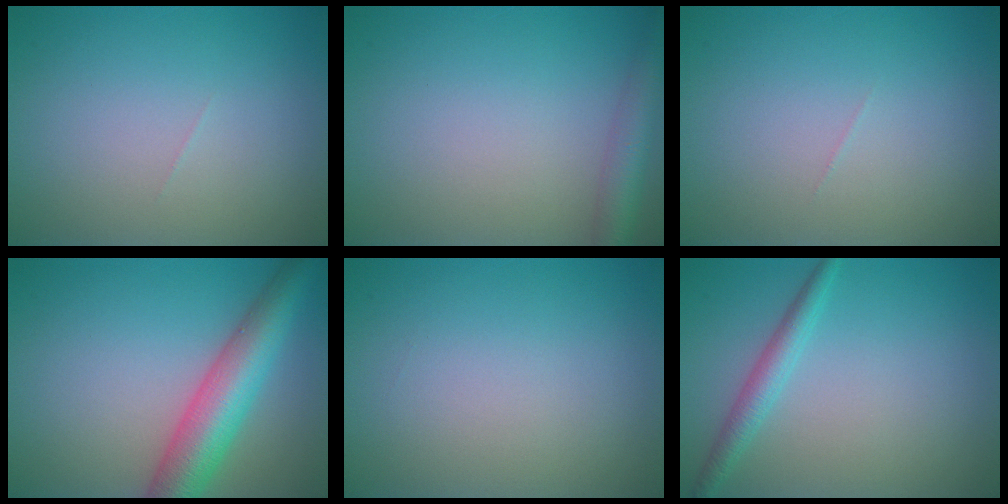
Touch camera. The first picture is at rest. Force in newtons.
{"total": 3.4, "press": 3.4, "slide": 0.2}
{"total": 0.0}
{"total": 7.1, "press": 7.1, "slide": 0.2}
{"total": 0.0}
{"total": 2.2, "press": 2.2, "slide": 0.0}